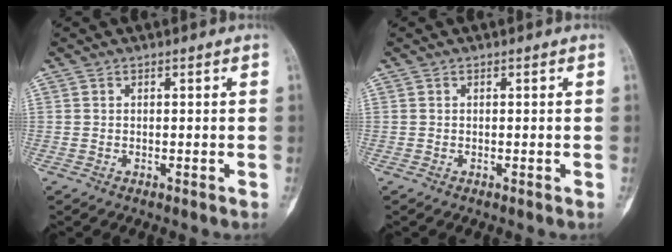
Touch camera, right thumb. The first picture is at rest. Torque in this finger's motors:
{"motor_torque": [0.00, 0.00, 0.02, -0.02, 0.00]}